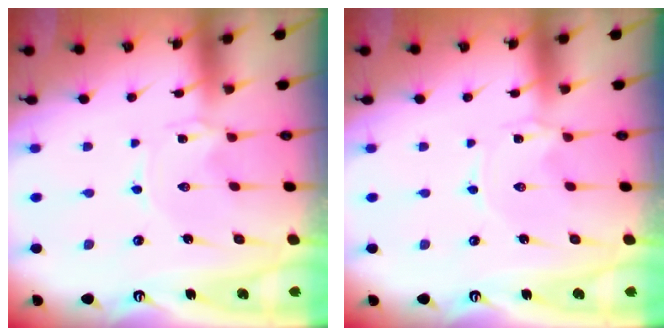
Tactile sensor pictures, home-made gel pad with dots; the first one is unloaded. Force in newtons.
{"total": 0.0}